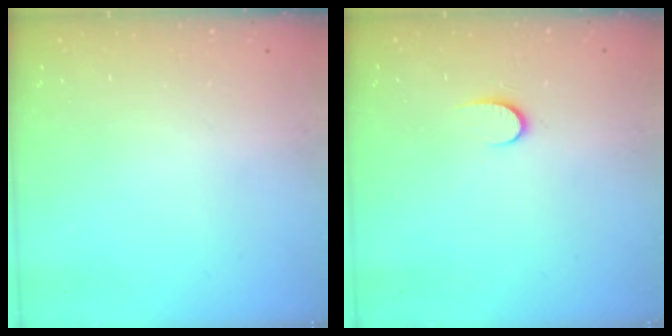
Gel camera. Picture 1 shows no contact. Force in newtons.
{"total": 5.7, "press": 5.7, "slide": 0.5}